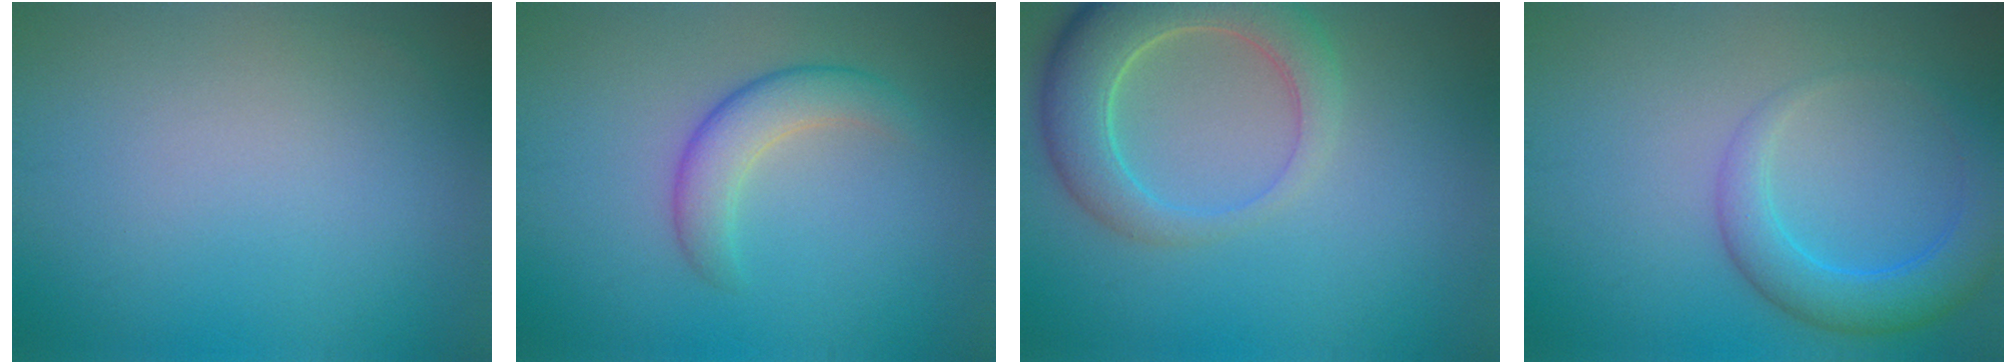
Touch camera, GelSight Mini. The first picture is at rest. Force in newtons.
{"total": 3.4, "press": 3.3, "slide": 0.2}
{"total": 6.5, "press": 6.4, "slide": 0.7}
{"total": 4.2, "press": 4.2, "slide": 0.3}